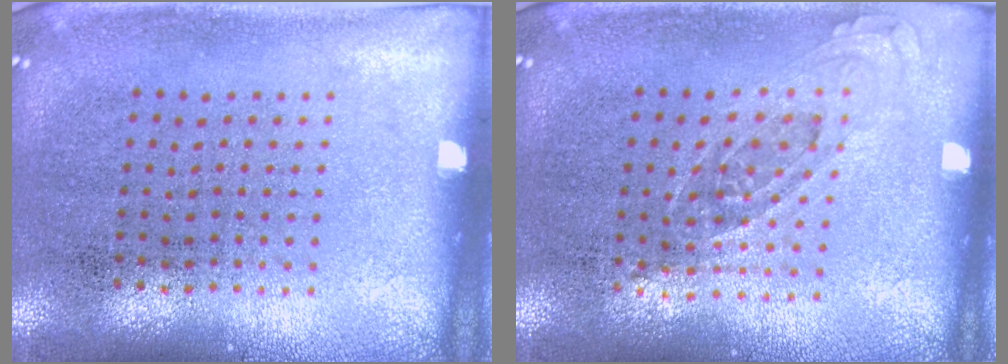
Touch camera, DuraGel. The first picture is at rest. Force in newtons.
{"total": 0.7, "press": 0.7, "slide": 0.3}